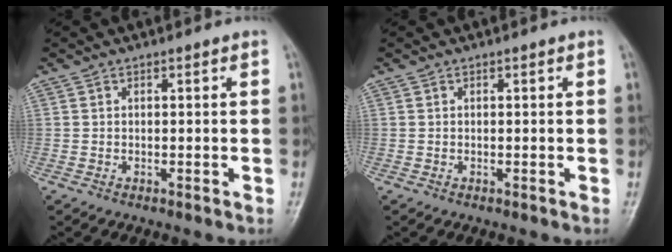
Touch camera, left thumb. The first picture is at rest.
{"total": 0.0}